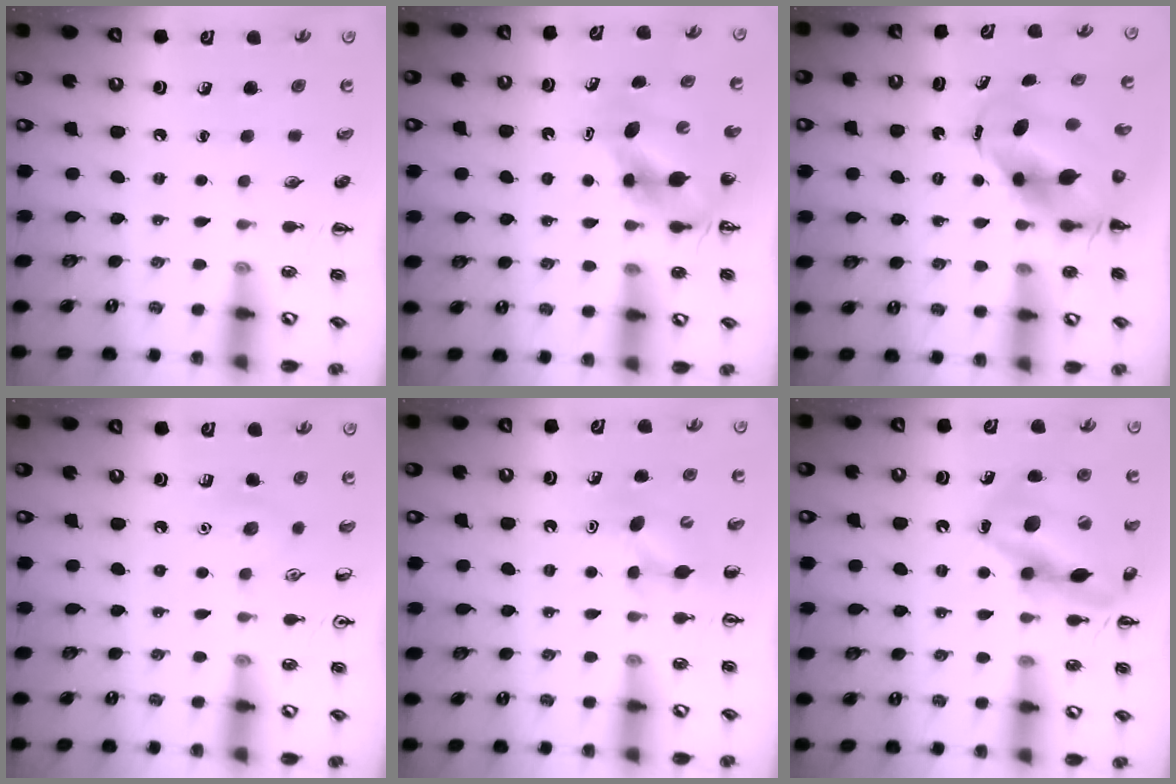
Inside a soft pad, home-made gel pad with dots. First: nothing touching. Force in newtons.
{"total": 6.2, "press": 6.1, "slide": 1.1}
{"total": 8.0, "press": 7.7, "slide": 2.1}
{"total": 6.0, "press": 5.8, "slide": 1.6}
{"total": 5.9, "press": 5.8, "slide": 1.5}
{"total": 15.7, "press": 15.6, "slide": 1.2}